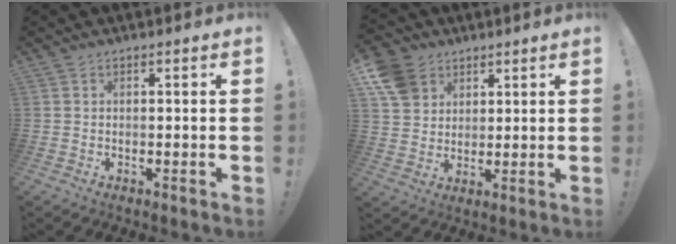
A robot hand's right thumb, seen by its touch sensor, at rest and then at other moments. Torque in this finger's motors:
{"motor_torque": [0.06, 0.09, 0.17, 0.14, 0.02]}